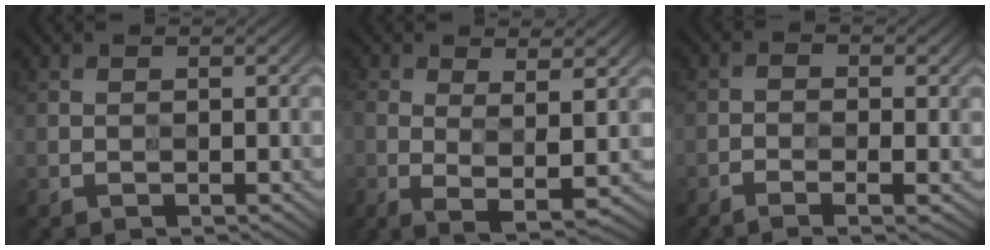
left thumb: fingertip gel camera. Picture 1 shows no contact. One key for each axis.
{"total": 6.0, "fx": 0.5, "fy": 2.3, "fz": 5.5, "tx": -0.124, "ty": -0.014, "tz": 0.018}
{"total": 4.1, "fx": -2.4, "fy": 1.2, "fz": 3.1, "tx": -0.058, "ty": -0.007, "tz": -0.035}